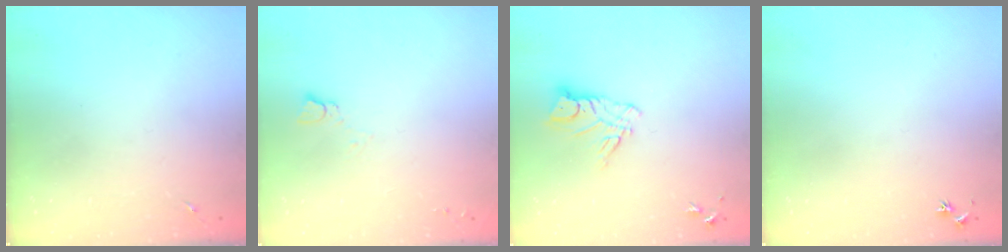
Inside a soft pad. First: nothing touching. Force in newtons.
{"total": 2.8, "press": 2.7, "slide": 0.3}
{"total": 8.6, "press": 8.5, "slide": 0.9}
{"total": 2.5, "press": 2.5, "slide": 0.3}